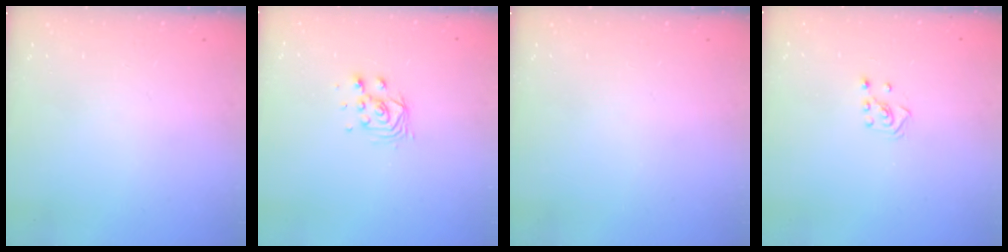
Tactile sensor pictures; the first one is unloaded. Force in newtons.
{"total": 5.8, "press": 5.8, "slide": 0.5}
{"total": 0.0}
{"total": 2.6, "press": 2.5, "slide": 0.6}